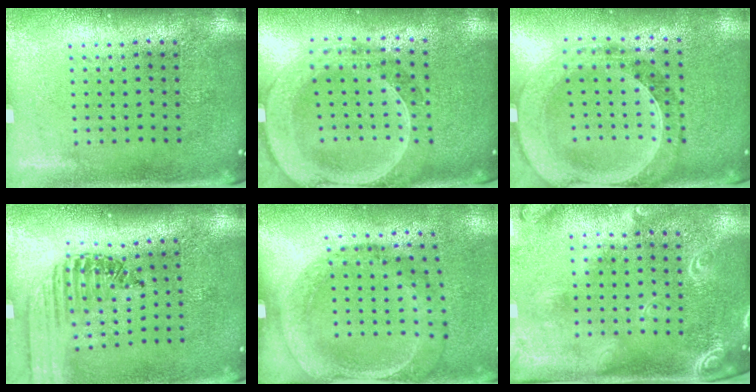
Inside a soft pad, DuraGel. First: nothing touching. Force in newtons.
{"total": 2.6, "press": 2.3, "slide": 1.3}
{"total": 1.4, "press": 1.3, "slide": 0.4}
{"total": 1.4, "press": 1.4, "slide": 0.2}
{"total": 1.8, "press": 1.1, "slide": 1.4}
{"total": 2.4, "press": 1.9, "slide": 1.4}